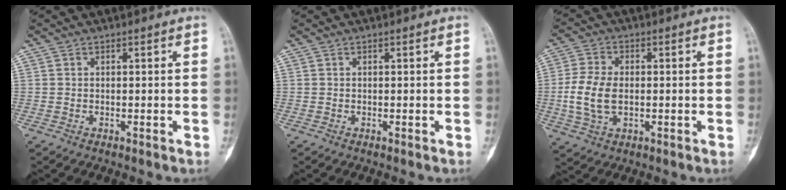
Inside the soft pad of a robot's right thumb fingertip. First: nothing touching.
{"total": 0.0}
{"total": 8.8, "force": [-0.7, 5.5, 6.9], "torque": [-0.149, 0.004, -0.013]}